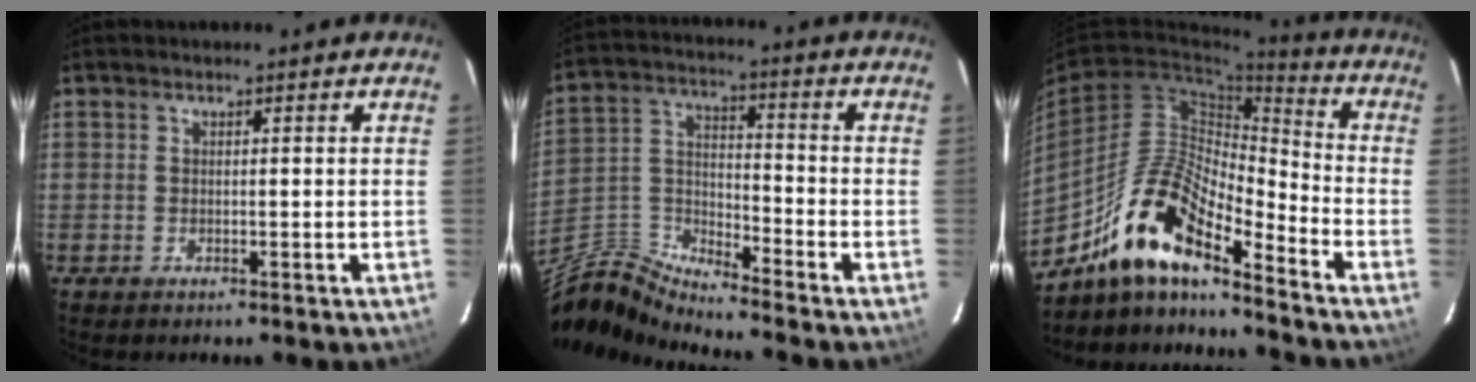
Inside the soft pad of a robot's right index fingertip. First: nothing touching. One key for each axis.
{"total": 6.9, "fx": -6.4, "fy": 1.1, "fz": 2.3, "tx": -0.064, "ty": 0.013, "tz": -0.145}
{"total": 15.0, "fx": -11.2, "fy": 3.4, "fz": 9.3, "tx": -0.170, "ty": 0.005, "tz": -0.218}